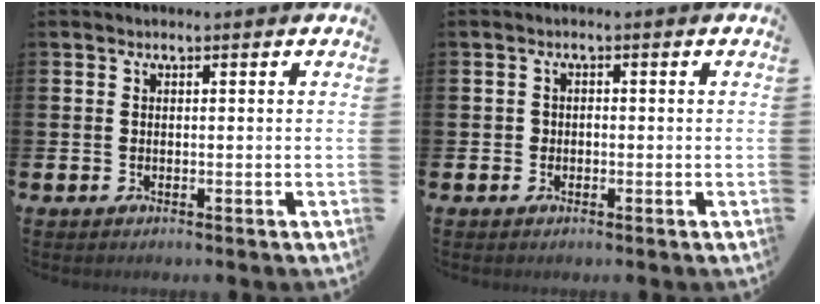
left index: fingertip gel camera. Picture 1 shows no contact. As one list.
[{"total": 1.1, "force": [-0.4, 1.0, 0.3], "torque": [-0.001, 0.003, -0.011]}]